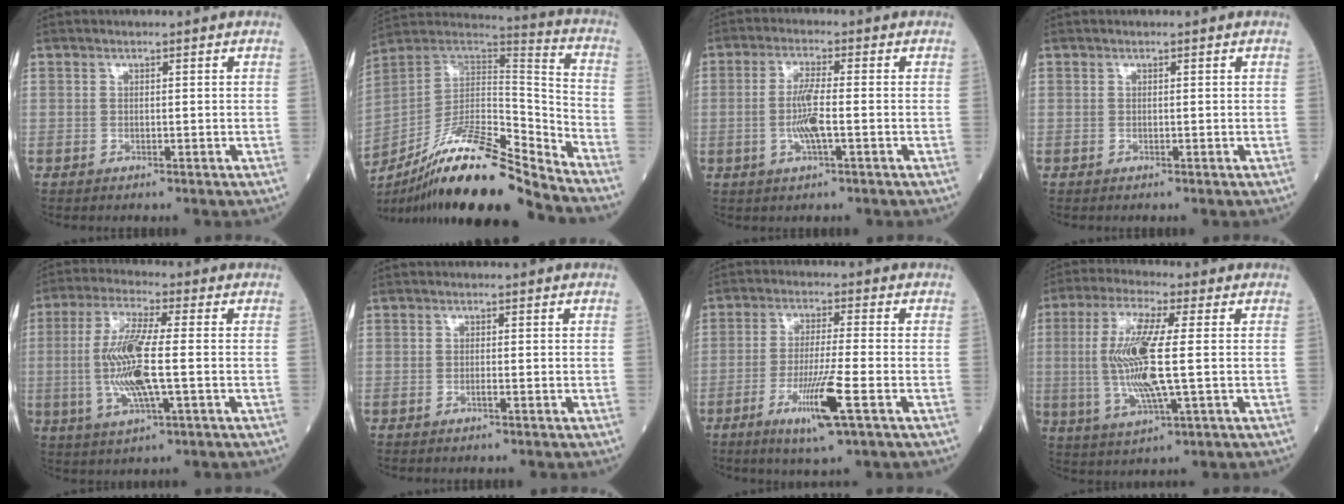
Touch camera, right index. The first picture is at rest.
{"total": 20.9, "force": [-16.3, 2.0, 12.9], "torque": [-0.244, 0.011, -0.294]}
{"total": 5.5, "force": [-0.9, 0.3, 5.4], "torque": [-0.113, -0.005, -0.020]}
{"total": 0.0}
{"total": 11.0, "force": [-1.1, 1.3, 10.9], "torque": [-0.233, -0.004, -0.024]}
{"total": 0.7, "force": [-0.3, -0.1, 0.6], "torque": [-0.014, 0.000, -0.006]}
{"total": 9.1, "force": [-3.8, -0.5, 8.2], "torque": [-0.156, -0.021, -0.069]}
{"total": 12.2, "force": [0.2, 1.6, 12.1], "torque": [-0.259, 0.000, 0.001]}